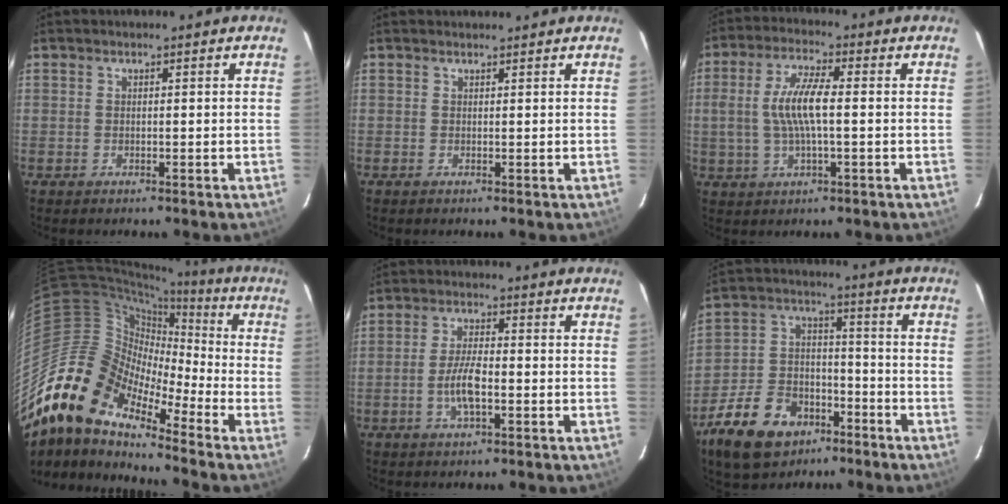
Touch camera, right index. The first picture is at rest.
{"total": 1.4, "force": [1.3, 0.5, 0.3], "torque": [-0.010, 0.007, 0.018]}
{"total": 8.5, "force": [-0.1, 2.2, 8.2], "torque": [-0.162, 0.004, 0.001]}
{"total": 17.2, "force": [-12.8, 6.8, 9.2], "torque": [-0.146, -0.009, -0.265]}
{"total": 5.8, "force": [-1.8, 1.7, 5.2], "torque": [-0.106, 0.001, -0.035]}
{"total": 17.5, "force": [-10.6, 10.7, 8.9], "torque": [-0.211, 0.008, -0.172]}